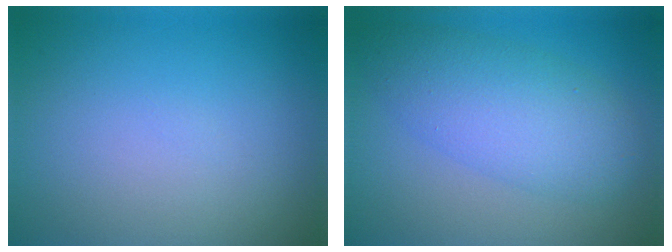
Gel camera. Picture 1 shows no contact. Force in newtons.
{"total": 6.1, "press": 6.1, "slide": 0.0}